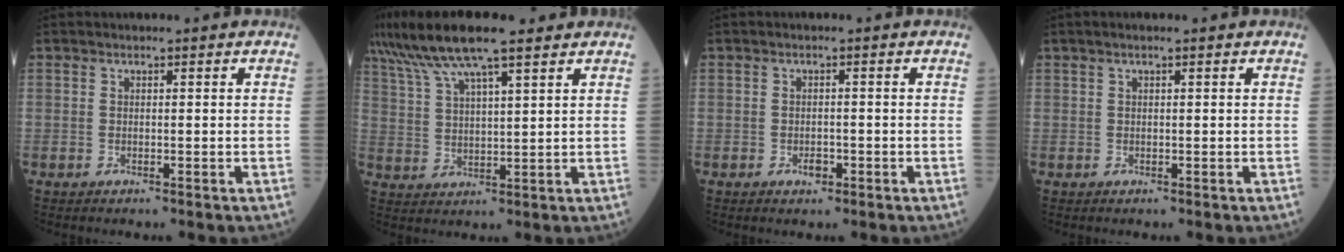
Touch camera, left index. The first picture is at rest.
{"total": 12.4, "force": [9.4, 1.6, 8.0], "torque": [-0.150, 0.034, 0.167]}
{"total": 1.6, "force": [-0.9, 0.9, 0.9], "torque": [-0.012, 0.002, -0.011]}
{"total": 1.1, "force": [0.7, 0.1, 0.9], "torque": [-0.017, 0.011, 0.010]}